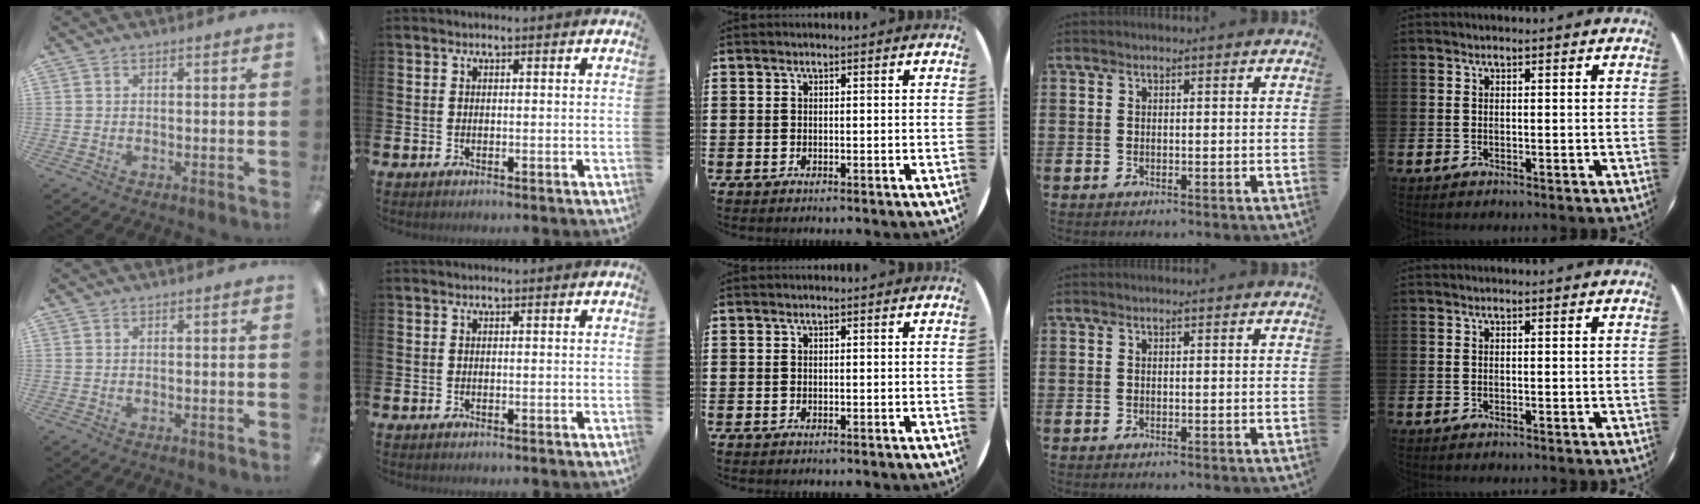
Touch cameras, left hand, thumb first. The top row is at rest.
{}